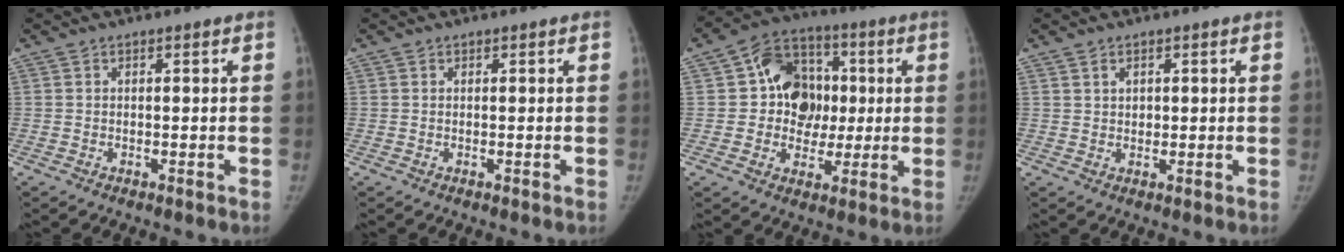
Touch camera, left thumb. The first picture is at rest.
{"total": 0.0}
{"total": 13.9, "force": [1.2, 11.7, 7.3], "torque": [-0.059, 0.015, 0.014]}
{"total": 1.8, "force": [0.9, 1.4, 0.7], "torque": [-0.001, -0.006, 0.016]}